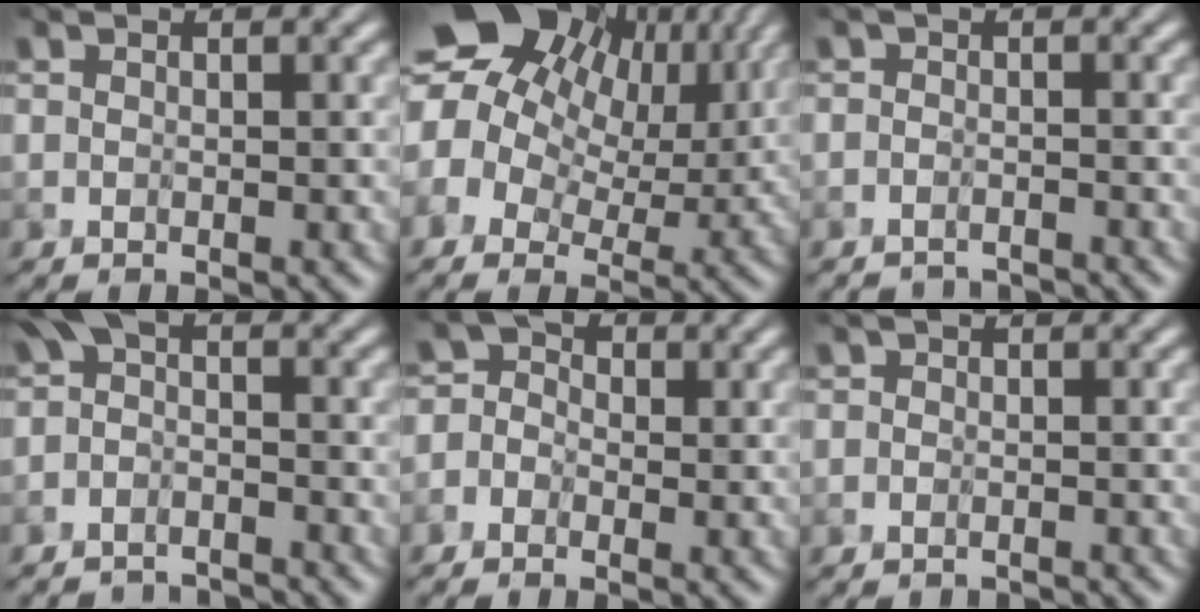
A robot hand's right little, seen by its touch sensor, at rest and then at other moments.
{"total": 16.5, "force": [6.4, 12.4, 8.9], "torque": [-0.183, 0.030, 0.106]}
{"total": 3.3, "force": [-3.3, 0.4, 0.1], "torque": [0.008, -0.011, -0.050]}
{"total": 4.5, "force": [-3.8, 1.5, 1.9], "torque": [-0.024, -0.012, -0.067]}
{"total": 2.1, "force": [-1.0, 1.7, 0.6], "torque": [0.007, 0.009, -0.025]}
{"total": 1.1, "force": [-1.1, 0.2, -0.2], "torque": [0.011, -0.011, -0.017]}